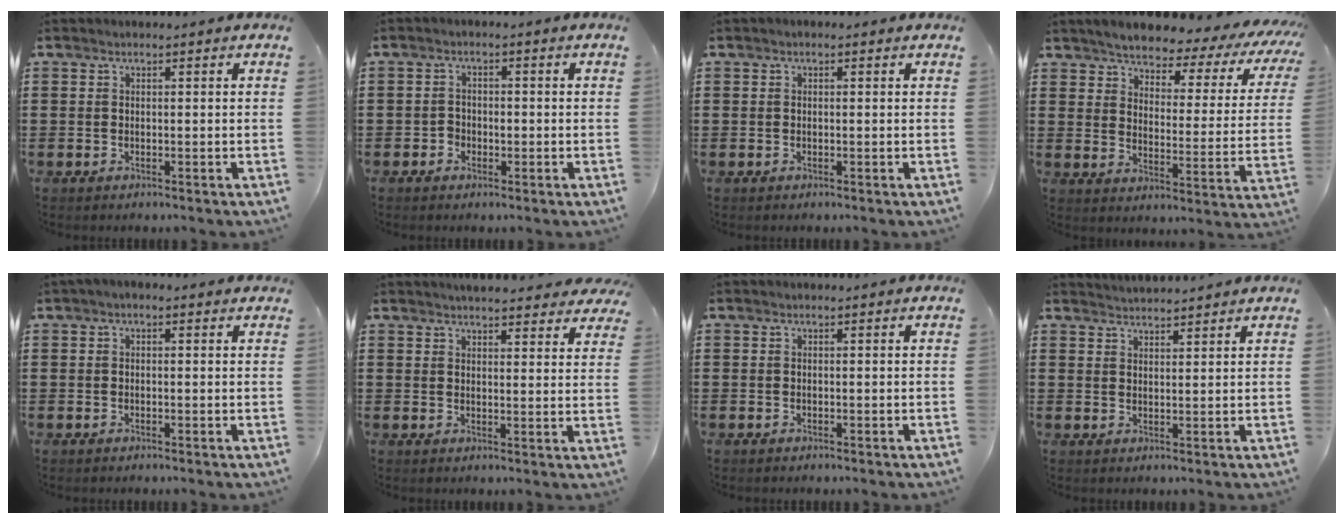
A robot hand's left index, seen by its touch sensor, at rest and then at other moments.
{"total": 1.8, "force": [-0.9, 1.5, 0.5], "torque": [-0.015, 0.003, -0.021]}
{"total": 0.0}
{"total": 3.9, "force": [3.7, 0.7, 1.0], "torque": [-0.046, -0.031, 0.053]}
{"total": 0.7, "force": [-0.2, 0.4, 0.6], "torque": [-0.012, 0.003, -0.004]}
{"total": 3.9, "force": [3.9, 0.0, 0.7], "torque": [-0.016, -0.015, 0.069]}
{"total": 0.0}
{"total": 2.4, "force": [2.3, -0.3, -0.4], "torque": [0.001, -0.007, 0.045]}